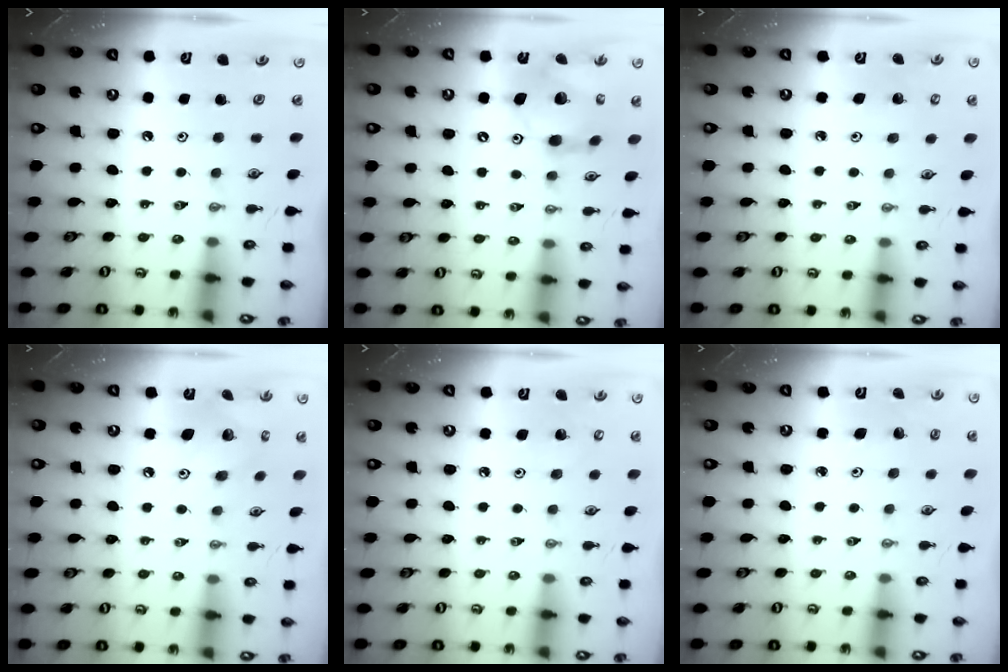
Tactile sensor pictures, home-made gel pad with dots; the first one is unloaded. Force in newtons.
{"total": 13.7, "press": 13.6, "slide": 1.4}
{"total": 3.5, "press": 3.5, "slide": 0.2}
{"total": 10.1, "press": 10.1, "slide": 0.9}
{"total": 4.3, "press": 4.3, "slide": 0.3}
{"total": 2.6, "press": 2.5, "slide": 0.9}